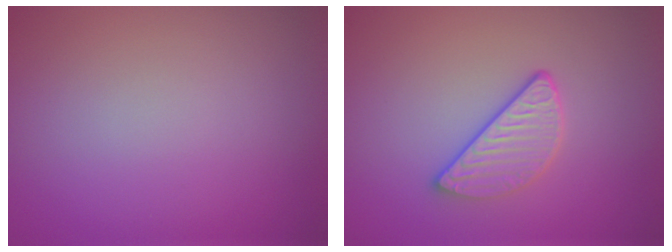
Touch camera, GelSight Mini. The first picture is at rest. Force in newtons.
{"total": 3.3, "press": 2.6, "slide": 2.0}